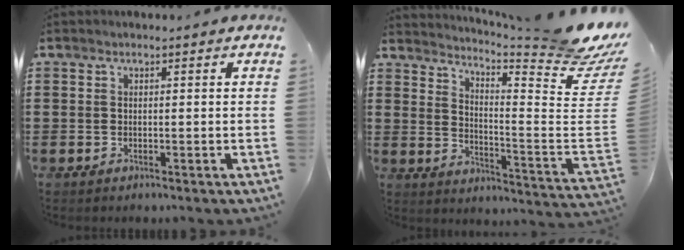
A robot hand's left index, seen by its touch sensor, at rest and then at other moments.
{"total": 7.8, "force": [6.5, 0.1, 4.4], "torque": [-0.079, -0.070, 0.104]}